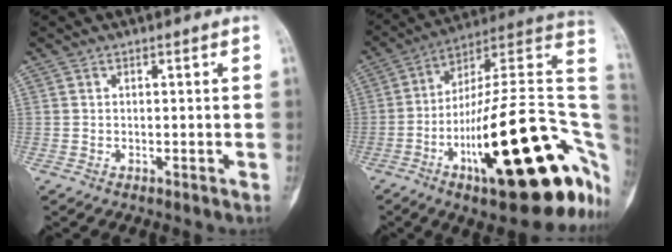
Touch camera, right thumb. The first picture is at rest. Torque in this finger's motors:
{"motor_torque": [3.35, 1.65, 1.39, -1.38, 0.71]}